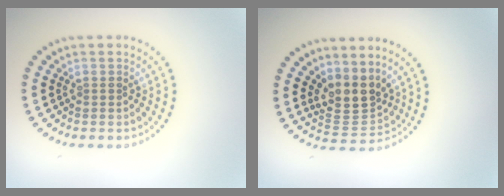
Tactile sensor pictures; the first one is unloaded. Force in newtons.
{"total": 3.5, "press": 2.6, "slide": 2.4}